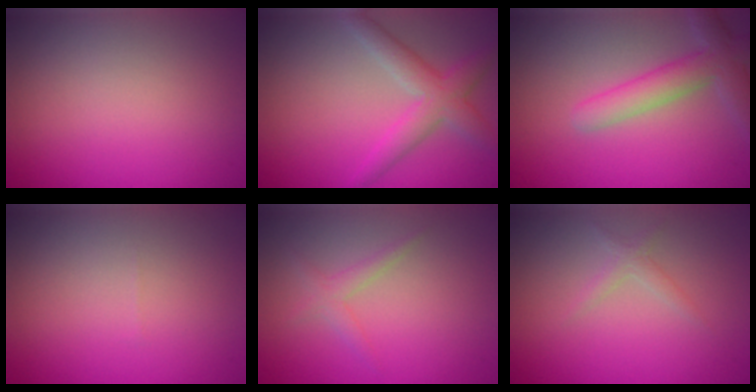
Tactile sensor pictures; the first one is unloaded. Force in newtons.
{"total": 3.7, "press": 3.7, "slide": 0.1}
{"total": 4.1, "press": 4.1, "slide": 0.3}
{"total": 0.0}
{"total": 1.3, "press": 1.3, "slide": 0.2}
{"total": 1.1, "press": 1.1, "slide": 0.0}